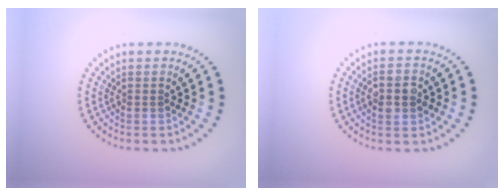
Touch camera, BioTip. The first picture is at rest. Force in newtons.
{"total": 2.8, "press": 2.8, "slide": 0.2}